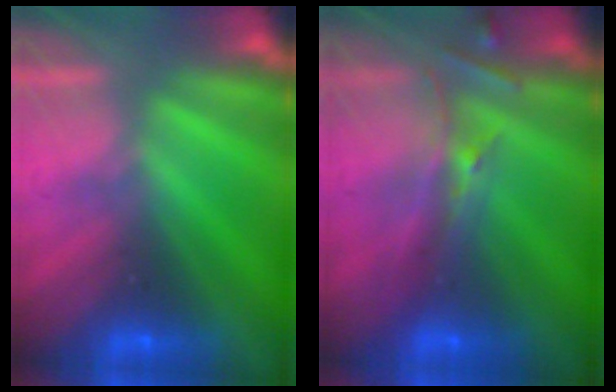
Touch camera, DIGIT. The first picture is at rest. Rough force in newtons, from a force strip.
{"total": 2.6}